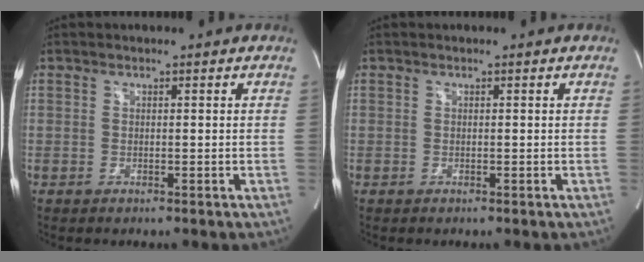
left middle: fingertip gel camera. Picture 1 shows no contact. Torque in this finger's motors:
{"motor_torque": [0.15, -0.14, 0.09, 0.02]}